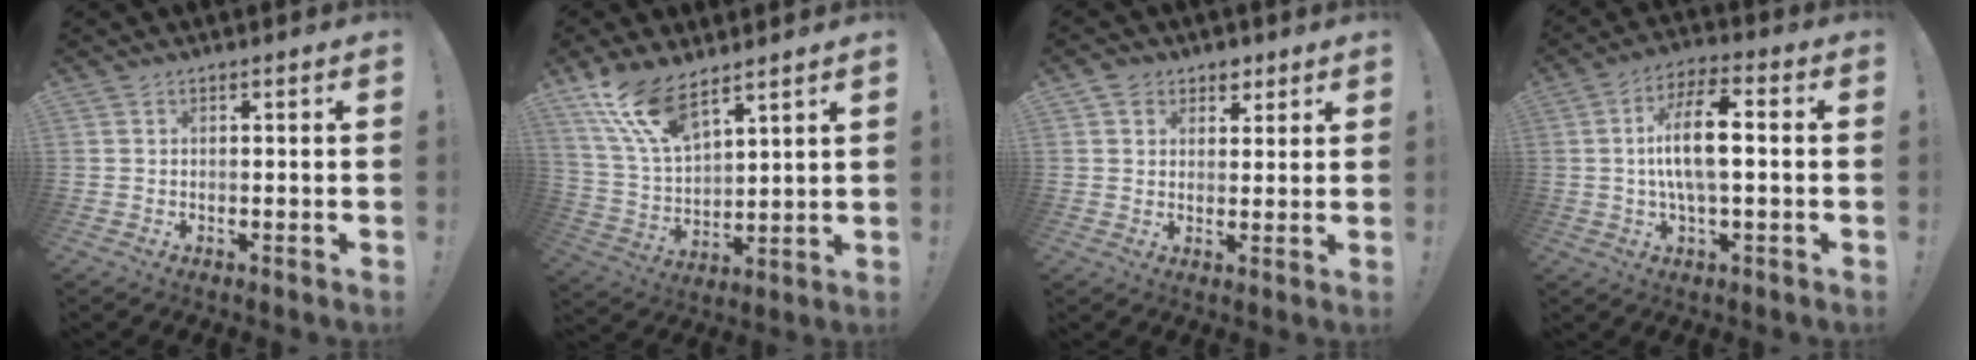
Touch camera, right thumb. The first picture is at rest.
{"total": 13.5, "force": [10.3, 4.5, 7.5], "torque": [-0.160, -0.059, 0.196]}
{"total": 5.5, "force": [3.0, 4.4, 1.1], "torque": [-0.014, -0.014, 0.057]}
{"total": 12.1, "force": [0.4, 4.2, 11.4], "torque": [-0.205, 0.004, 0.001]}